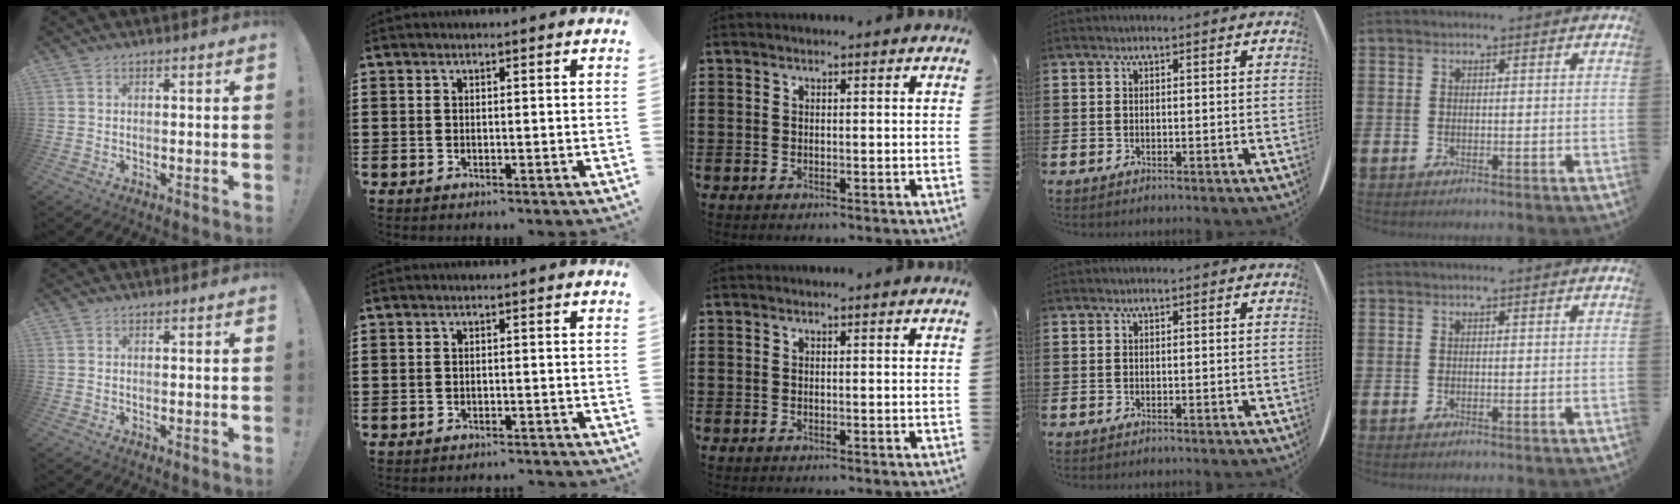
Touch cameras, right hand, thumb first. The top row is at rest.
{"index": {"total": 0.9, "force": [-0.9, 0.1, 0.1], "torque": [-0.006, 0.000, -0.018]}}